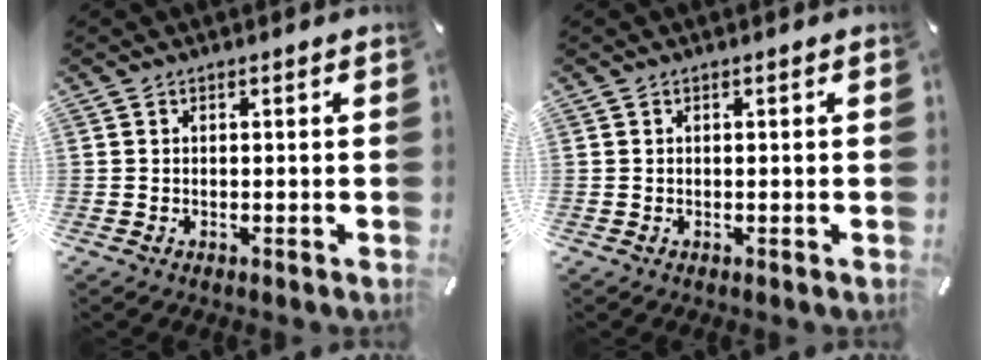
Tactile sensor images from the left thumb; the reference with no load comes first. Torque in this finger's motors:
{"motor_torque": [0.00, 0.00, 0.01, -0.01, 0.00]}